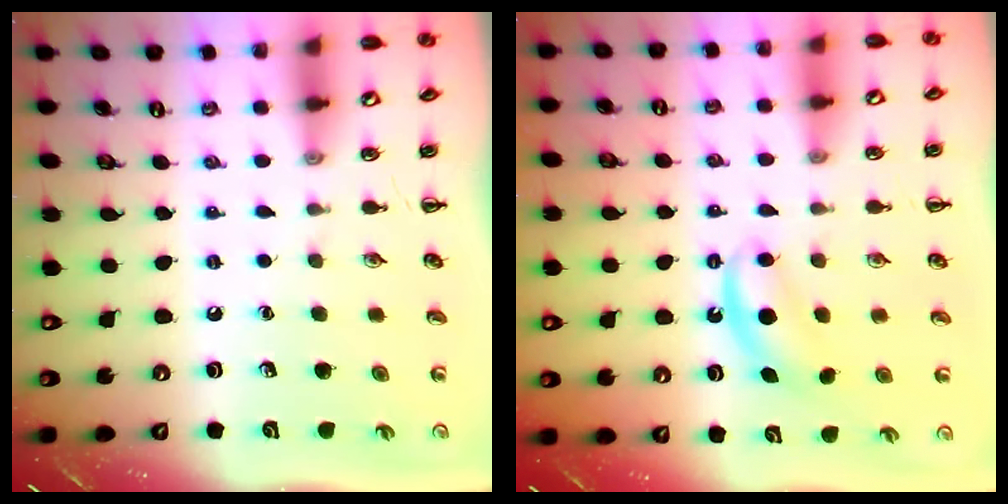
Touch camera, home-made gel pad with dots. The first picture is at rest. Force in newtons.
{"total": 5.6, "press": 5.5, "slide": 1.3}